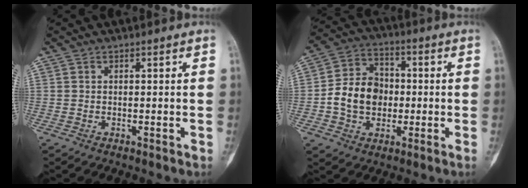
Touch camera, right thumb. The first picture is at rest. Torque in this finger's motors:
{"motor_torque": [1.48, 1.62, 0.45, -0.38, 0.06]}